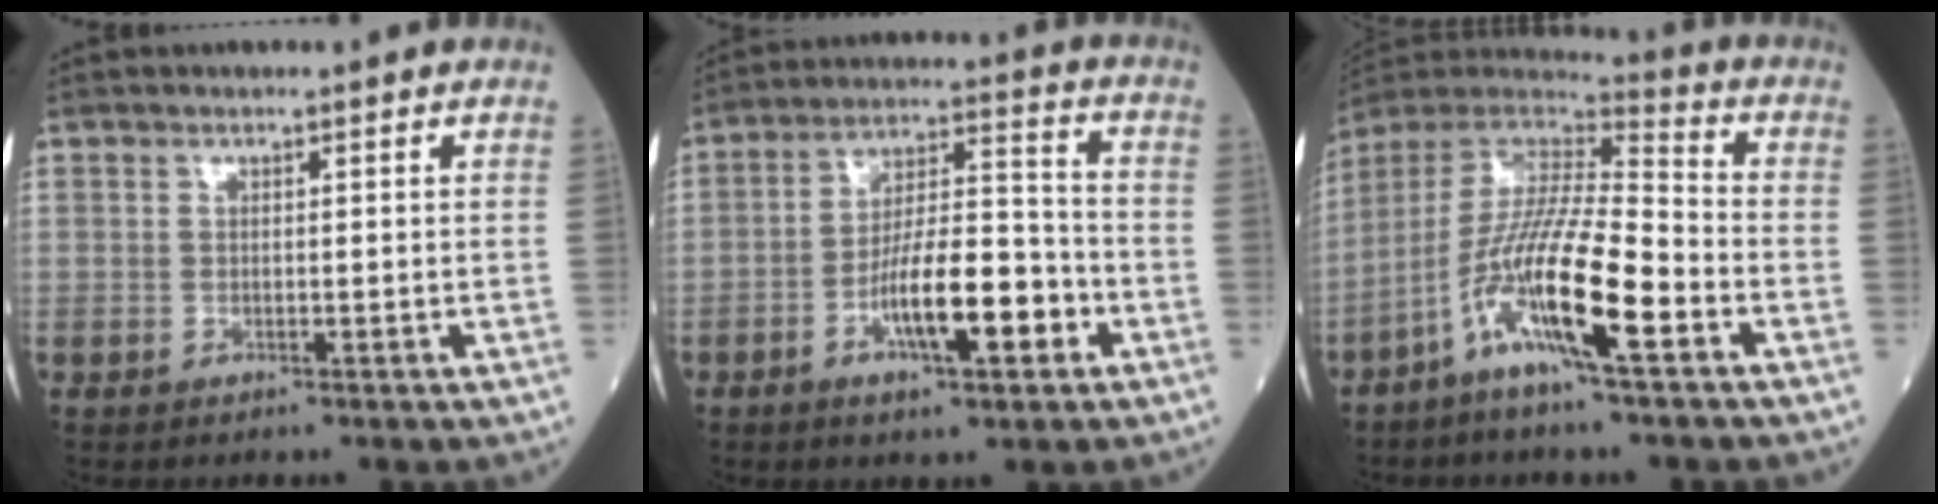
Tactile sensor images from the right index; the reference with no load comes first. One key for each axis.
{"total": 12.0, "fx": -4.6, "fy": 2.9, "fz": 10.7, "tx": -0.187, "ty": 0.013, "tz": -0.077}
{"total": 15.0, "fx": -6.6, "fy": 1.3, "fz": 13.4, "tx": -0.268, "ty": -0.010, "tz": -0.128}